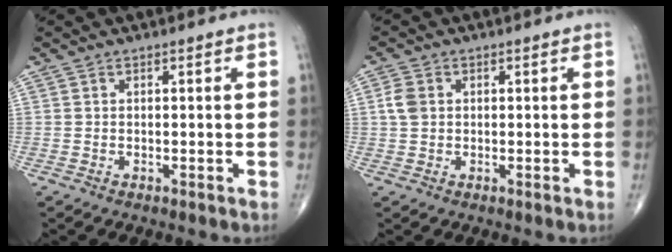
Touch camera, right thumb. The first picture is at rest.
{"total": 3.3, "force": [0.5, 2.5, 2.0], "torque": [-0.042, 0.006, 0.008]}